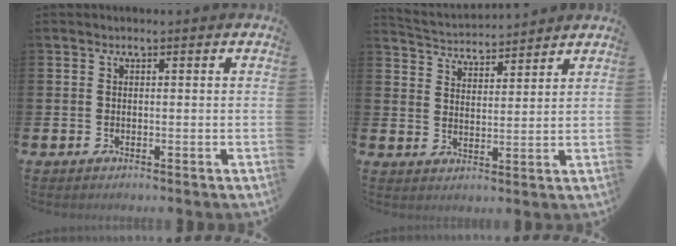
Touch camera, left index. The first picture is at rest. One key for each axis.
{"total": 4.0, "fx": 3.9, "fy": 0.5, "fz": -0.3, "tx": -0.011, "ty": -0.029, "tz": 0.068}